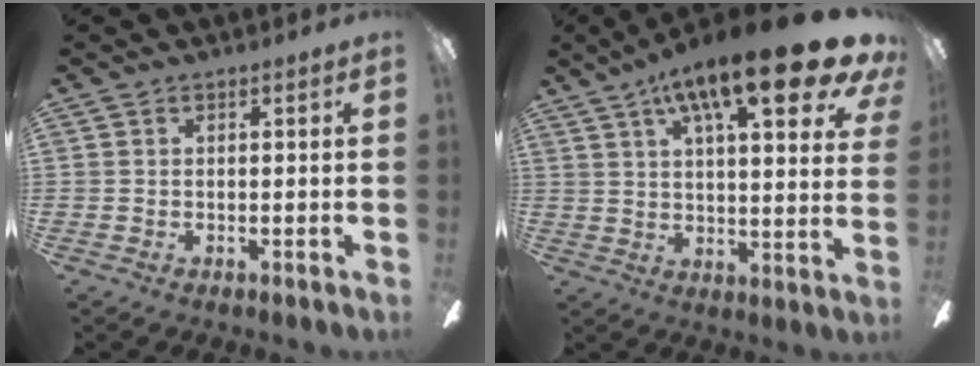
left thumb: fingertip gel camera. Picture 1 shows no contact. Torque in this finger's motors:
{"motor_torque": [2.50, 2.51, 1.45, -1.32, 0.16]}